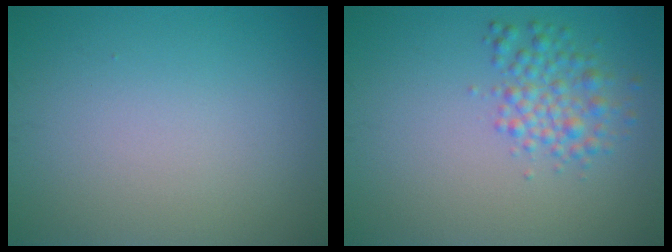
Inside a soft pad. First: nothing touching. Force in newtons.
{"total": 2.9, "press": 2.9, "slide": 0.0}